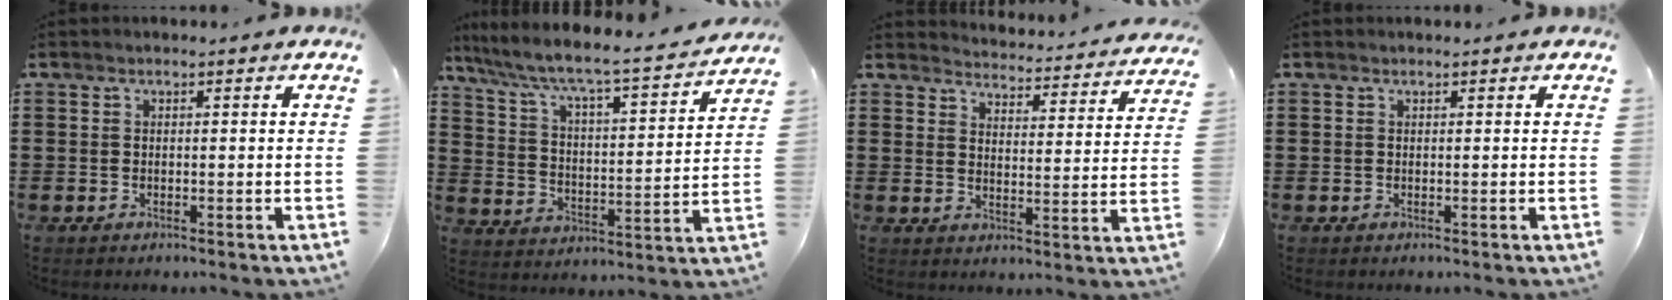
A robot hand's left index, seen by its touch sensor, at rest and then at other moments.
{"total": 5.2, "force": [4.5, 0.0, 2.7], "torque": [-0.075, -0.043, 0.064]}
{"total": 3.7, "force": [3.7, -0.4, 0.0], "torque": [-0.014, -0.039, 0.057]}
{"total": 0.0}